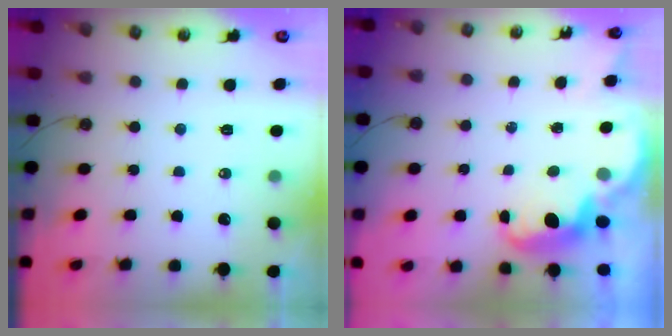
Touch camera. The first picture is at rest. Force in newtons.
{"total": 2.7, "press": 2.7, "slide": 0.7}